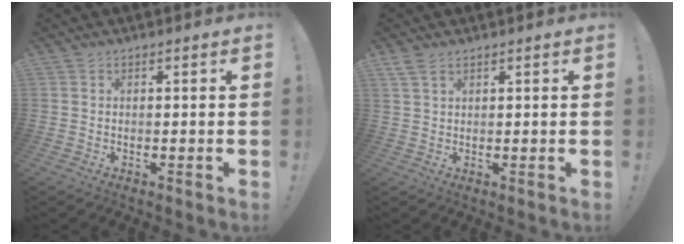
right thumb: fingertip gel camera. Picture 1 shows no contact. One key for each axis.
{"total": 3.0, "fx": 2.0, "fy": 1.4, "fz": 1.8, "tx": -0.033, "ty": -0.006, "tz": 0.038}